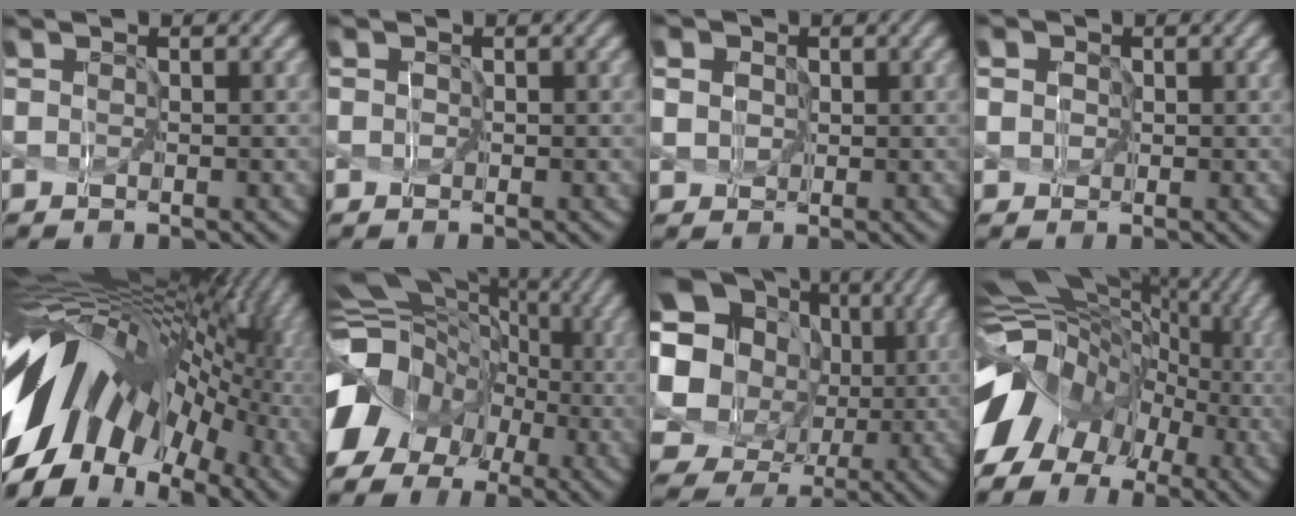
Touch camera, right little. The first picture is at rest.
{"total": 1.1, "force": [0.3, 1.0, 0.5], "torque": [0.006, 0.011, -0.007]}
{"total": 6.9, "force": [2.7, 5.6, 2.9], "torque": [-0.079, 0.030, 0.034]}
{"total": 5.2, "force": [1.8, 4.3, 2.2], "torque": [-0.043, 0.034, 0.006]}
{"total": 16.4, "force": [-1.7, 9.4, 13.3], "torque": [-0.240, 0.013, -0.025]}
{"total": 9.8, "force": [-3.4, 8.0, 4.6], "torque": [-0.119, -0.002, -0.061]}
{"total": 13.5, "force": [2.5, 11.6, 6.4], "torque": [-0.169, -0.004, 0.050]}
{"total": 11.6, "force": [-2.8, 9.3, 6.3], "torque": [-0.159, 0.000, -0.041]}